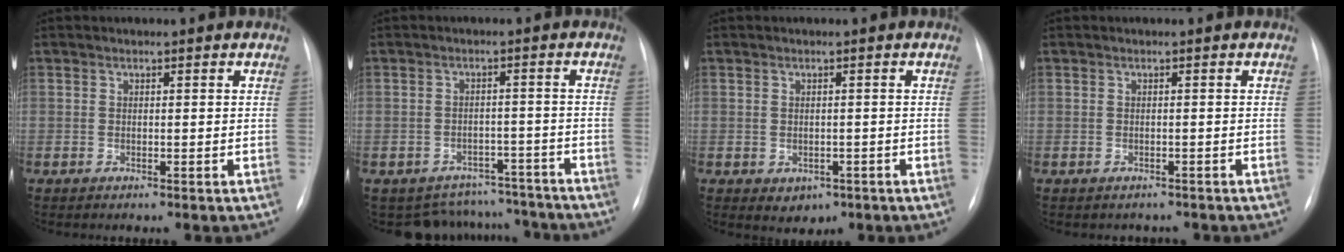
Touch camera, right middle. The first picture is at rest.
{"total": 10.6, "force": [-9.8, 4.3, -0.3], "torque": [0.011, 0.033, -0.119]}
{"total": 2.7, "force": [-1.0, 2.1, 1.2], "torque": [-0.010, 0.001, -0.001]}
{"total": 2.2, "force": [-1.9, 1.1, 0.1], "torque": [-0.003, 0.006, -0.023]}